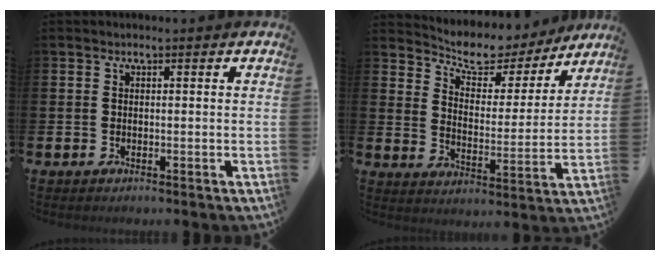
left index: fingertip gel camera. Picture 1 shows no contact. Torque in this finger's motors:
{"motor_torque": [0.04, -0.02, -0.04, 0.06]}